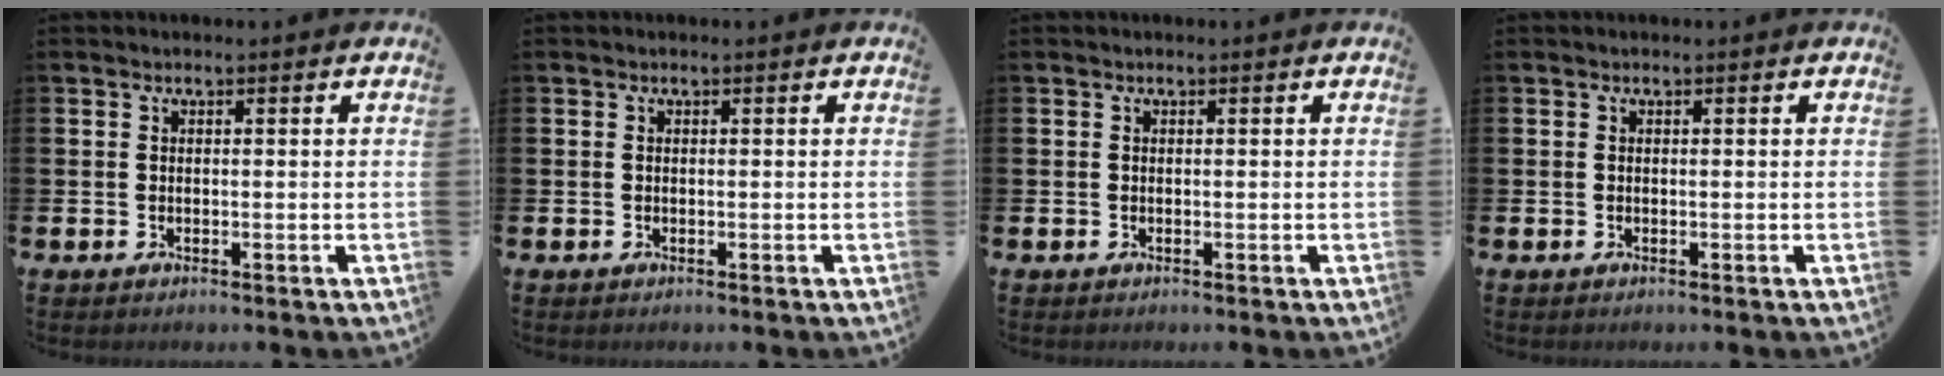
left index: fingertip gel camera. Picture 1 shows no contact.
{"total": 0.0}
{"total": 0.0}
{"total": 0.0}